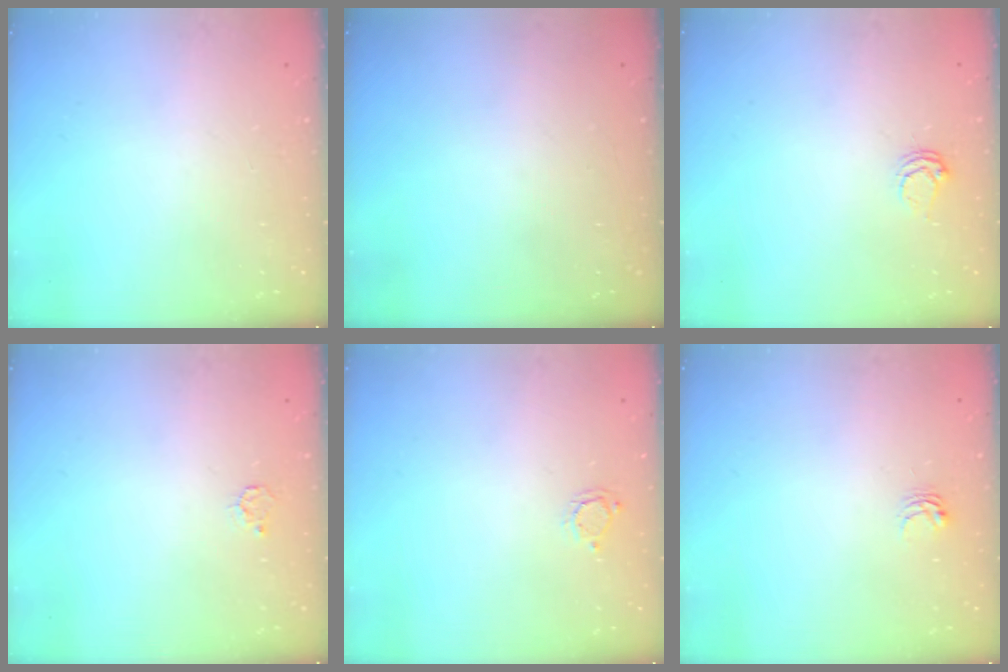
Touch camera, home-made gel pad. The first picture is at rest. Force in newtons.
{"total": 0.0}
{"total": 3.6, "press": 3.6, "slide": 0.5}
{"total": 3.6, "press": 3.6, "slide": 0.3}
{"total": 3.3, "press": 3.3, "slide": 0.3}
{"total": 3.3, "press": 3.3, "slide": 0.2}